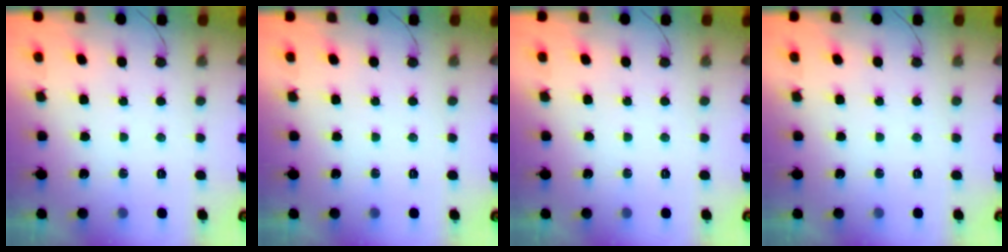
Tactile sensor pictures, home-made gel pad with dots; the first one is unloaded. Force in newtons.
{"total": 0.0}
{"total": 0.0}
{"total": 0.0}